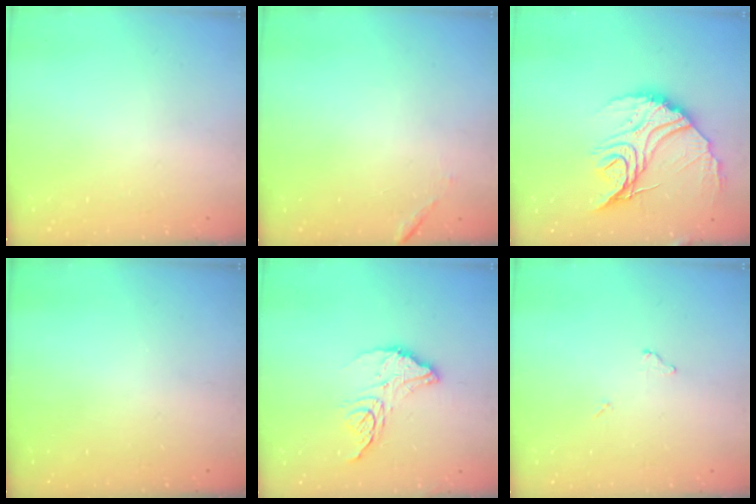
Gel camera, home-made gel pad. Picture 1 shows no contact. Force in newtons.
{"total": 6.2, "press": 6.2, "slide": 0.2}
{"total": 20.4, "press": 20.3, "slide": 1.4}
{"total": 3.2, "press": 3.2, "slide": 0.1}
{"total": 12.3, "press": 12.2, "slide": 1.2}
{"total": 5.6, "press": 5.6, "slide": 0.2}